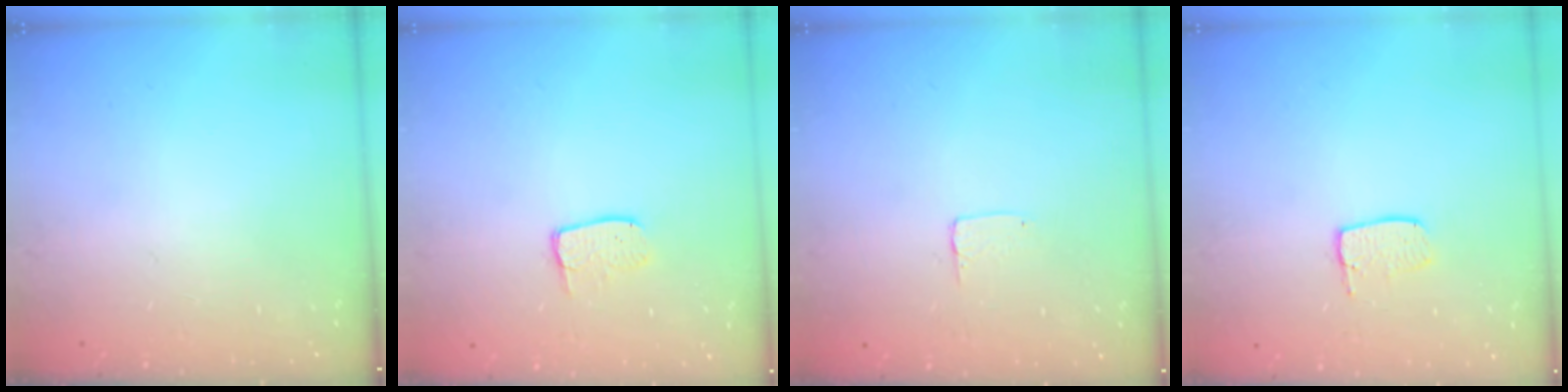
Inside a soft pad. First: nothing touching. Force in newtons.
{"total": 4.2, "press": 4.2, "slide": 0.3}
{"total": 3.7, "press": 3.6, "slide": 0.3}
{"total": 5.8, "press": 5.8, "slide": 0.4}